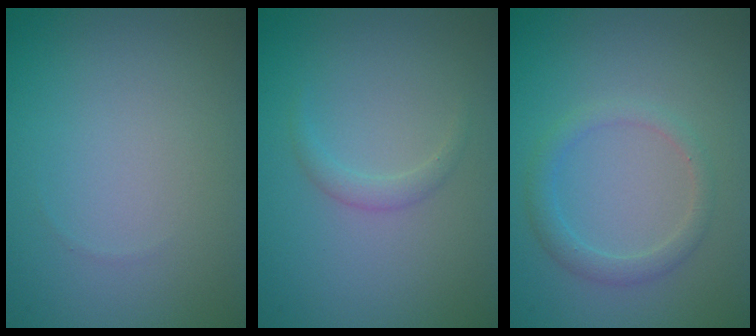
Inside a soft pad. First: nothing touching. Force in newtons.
{"total": 1.2, "press": 1.1, "slide": 0.1}
{"total": 1.9, "press": 1.9, "slide": 0.0}